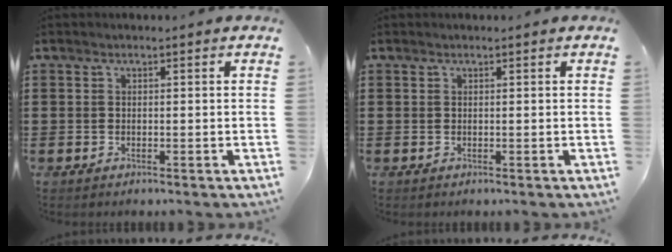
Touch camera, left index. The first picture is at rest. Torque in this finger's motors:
{"motor_torque": [0.30, 0.39, -0.02, 0.01]}